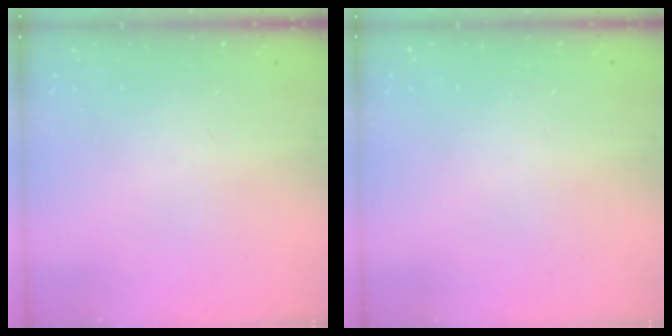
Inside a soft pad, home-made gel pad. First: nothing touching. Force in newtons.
{"total": 2.6, "press": 2.6, "slide": 0.2}